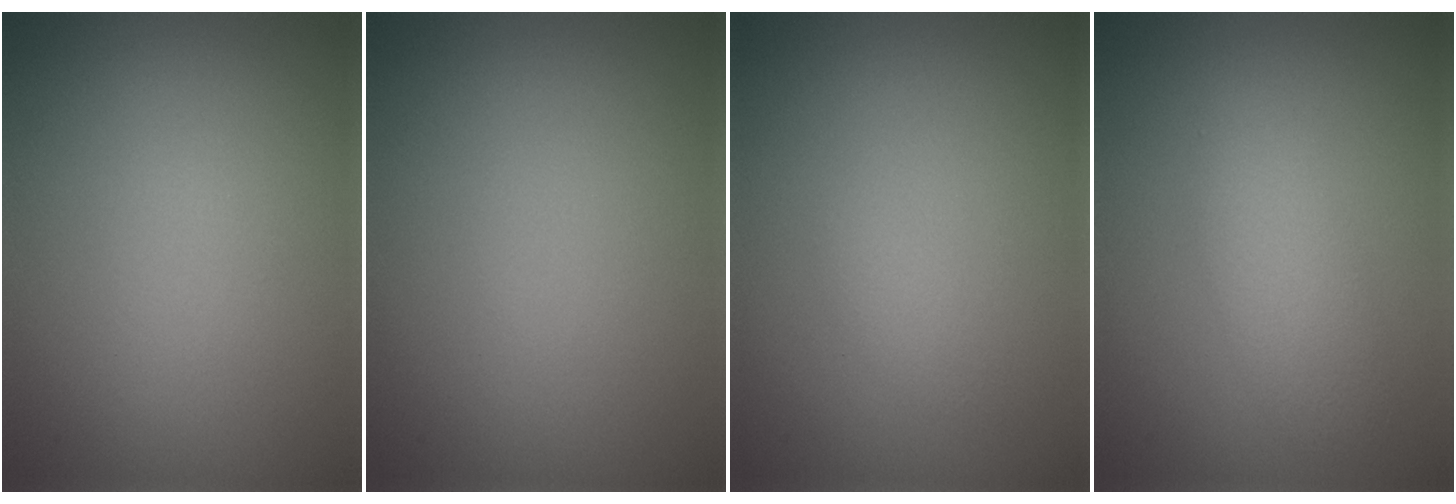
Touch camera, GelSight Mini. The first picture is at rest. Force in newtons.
{"total": 0.0}
{"total": 0.7, "press": 0.7, "slide": 0.0}
{"total": 2.7, "press": 2.7, "slide": 0.1}